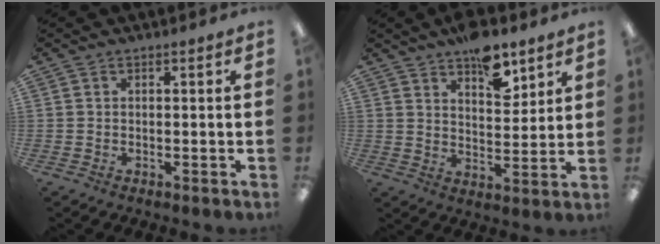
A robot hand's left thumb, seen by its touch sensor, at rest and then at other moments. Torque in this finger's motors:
{"motor_torque": [1.17, 0.69, 0.72, -0.69, 0.02]}